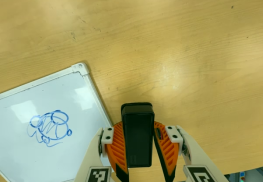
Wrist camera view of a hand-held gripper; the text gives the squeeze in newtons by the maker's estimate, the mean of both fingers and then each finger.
{"total": 7.9, "left": 6.7, "right": 9.1}